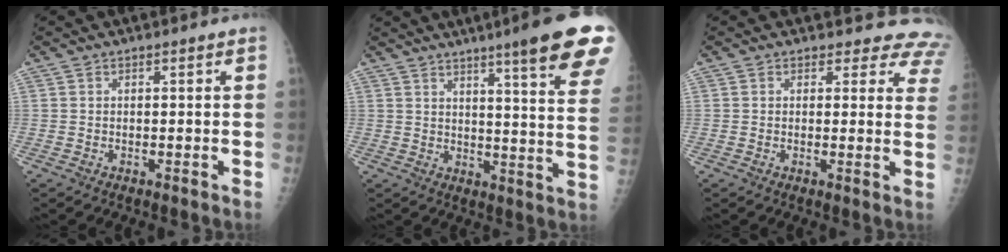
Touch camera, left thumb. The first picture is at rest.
{"total": 18.6, "force": [12.3, 1.4, 13.9], "torque": [-0.160, -0.056, 0.149]}
{"total": 8.3, "force": [7.1, 4.2, 1.1], "torque": [0.040, -0.026, 0.042]}